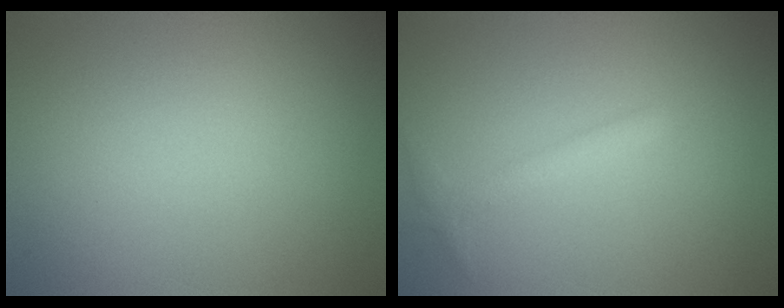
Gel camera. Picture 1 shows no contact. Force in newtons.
{"total": 1.4, "press": 1.4, "slide": 0.1}